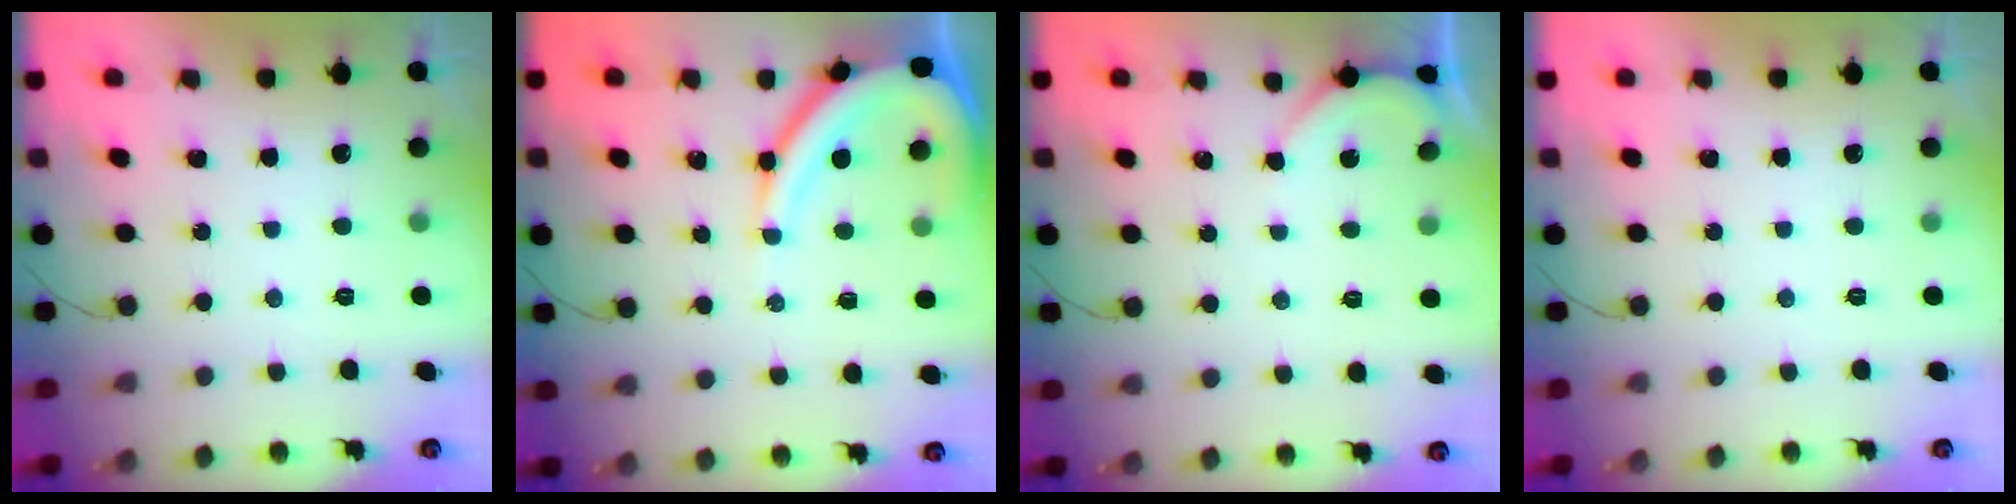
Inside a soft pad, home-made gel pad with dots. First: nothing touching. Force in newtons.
{"total": 11.4, "press": 11.3, "slide": 1.3}
{"total": 2.3, "press": 2.3, "slide": 0.4}
{"total": 0.0}